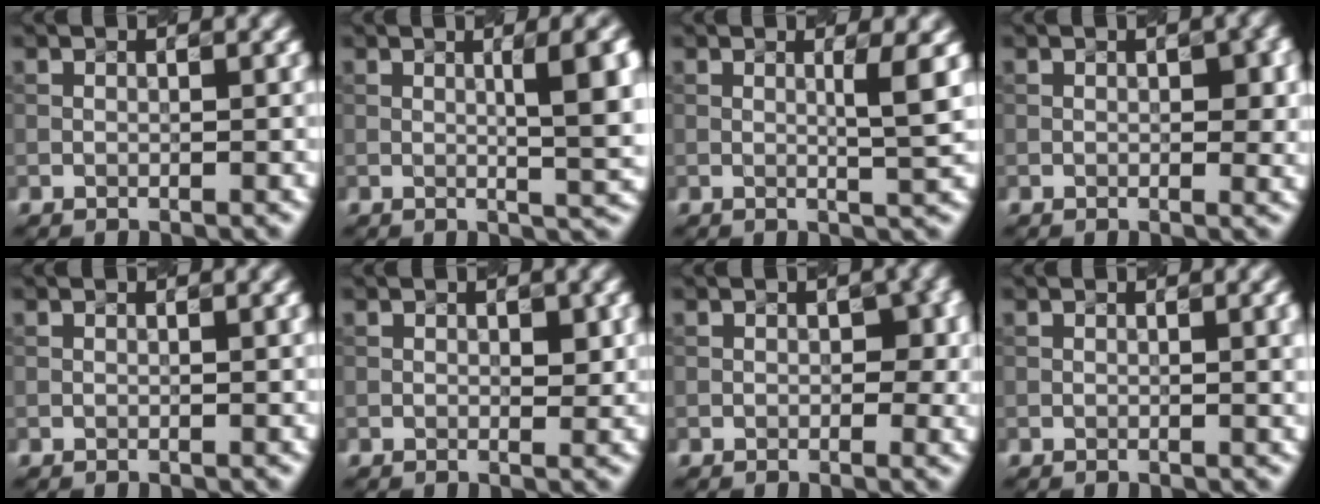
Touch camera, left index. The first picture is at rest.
{"total": 6.7, "force": [1.0, 1.5, 6.4], "torque": [-0.072, 0.006, 0.022]}
{"total": 2.7, "force": [0.4, 0.2, 2.6], "torque": [-0.038, -0.003, 0.011]}
{"total": 2.7, "force": [0.3, 1.1, 2.4], "torque": [-0.031, 0.001, 0.012]}
{"total": 0.7, "force": [0.1, 0.2, 0.6], "torque": [-0.007, 0.004, -0.001]}
{"total": 1.2, "force": [0.2, 0.4, 1.1], "torque": [-0.018, -0.002, 0.011]}
{"total": 2.5, "force": [0.0, 1.5, 2.0], "torque": [-0.018, -0.001, 0.004]}
{"total": 2.5, "force": [0.5, 0.8, 2.4], "torque": [-0.021, 0.008, 0.008]}